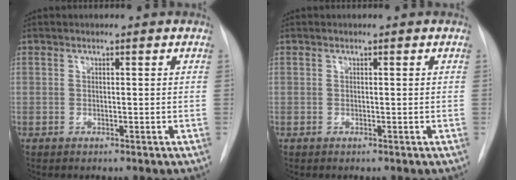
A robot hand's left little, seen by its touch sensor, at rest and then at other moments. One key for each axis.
{"total": 0.0}